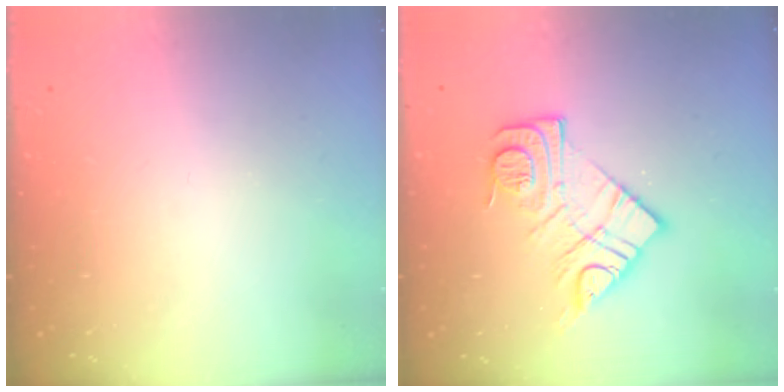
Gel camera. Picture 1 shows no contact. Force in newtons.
{"total": 13.2, "press": 13.2, "slide": 1.0}